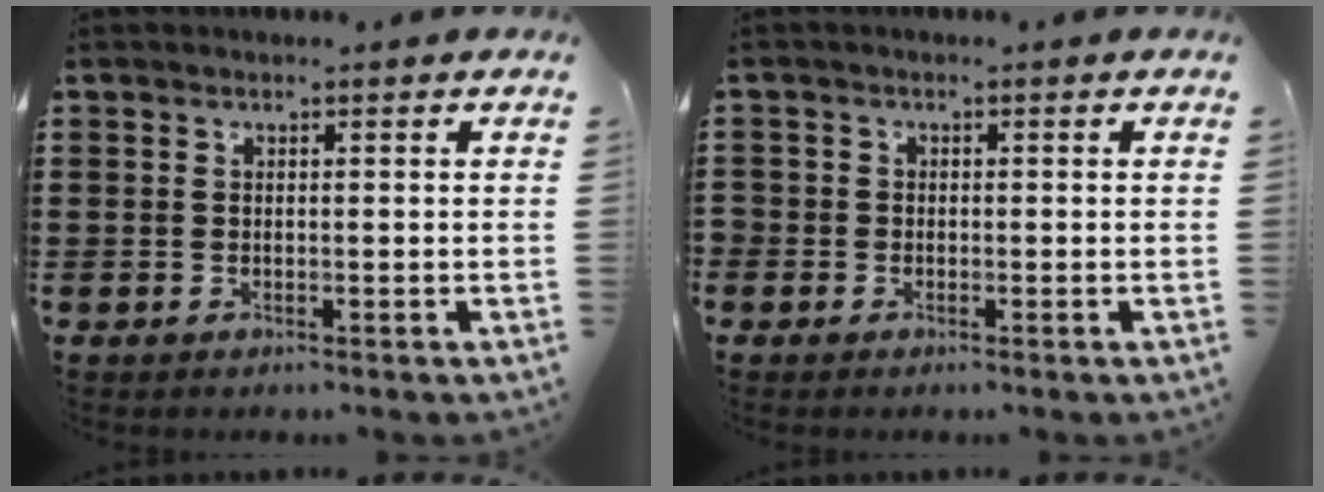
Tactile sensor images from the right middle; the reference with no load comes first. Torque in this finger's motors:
{"motor_torque": [2.14, 0.00, 0.21, 0.21]}